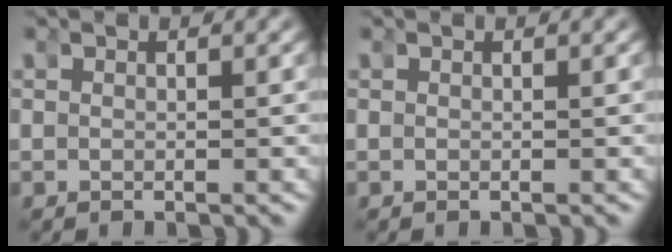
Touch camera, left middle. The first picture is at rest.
{"total": 0.0}